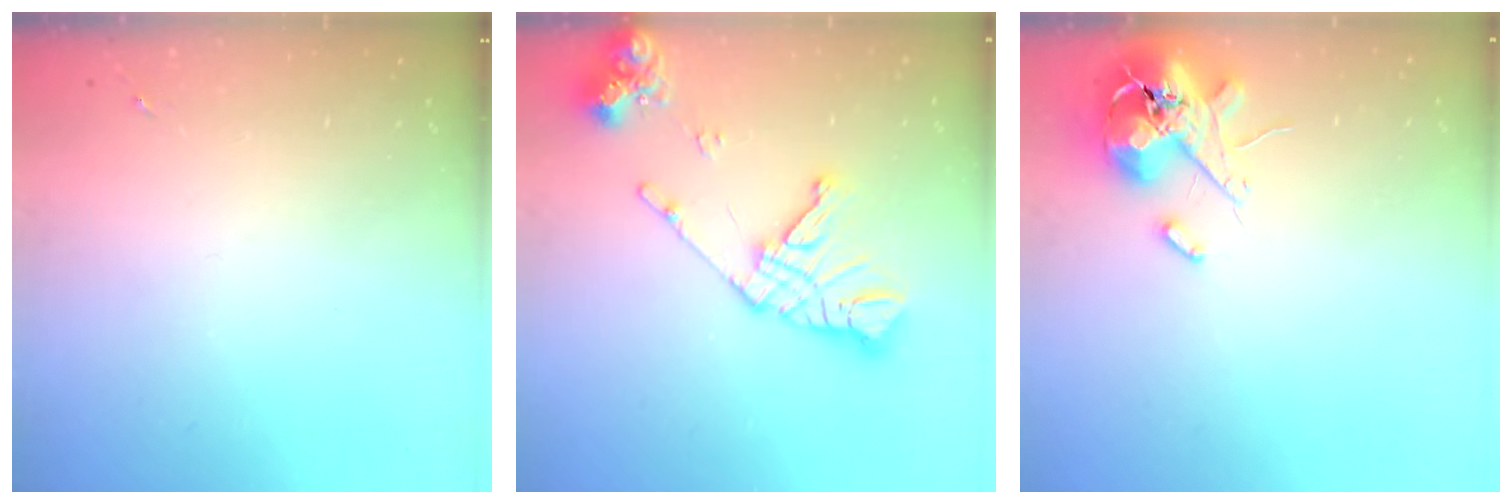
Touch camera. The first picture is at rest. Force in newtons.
{"total": 16.6, "press": 16.5, "slide": 2.0}
{"total": 13.0, "press": 12.8, "slide": 2.1}